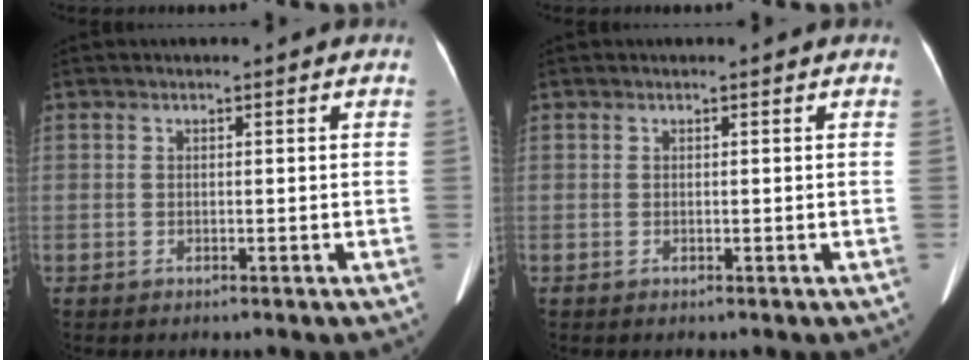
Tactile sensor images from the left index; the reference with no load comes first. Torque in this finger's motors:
{"motor_torque": [0.00, 0.00, -0.01, 0.00]}